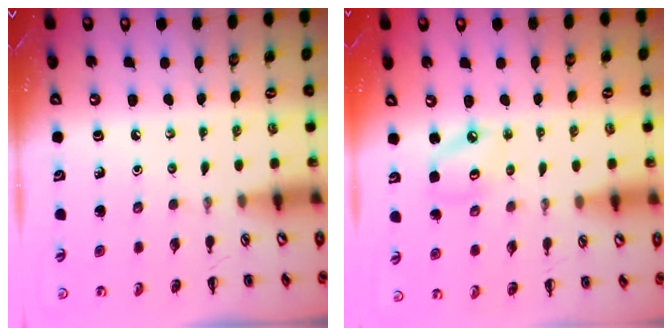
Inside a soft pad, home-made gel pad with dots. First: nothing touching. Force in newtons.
{"total": 4.7, "press": 4.7, "slide": 0.5}